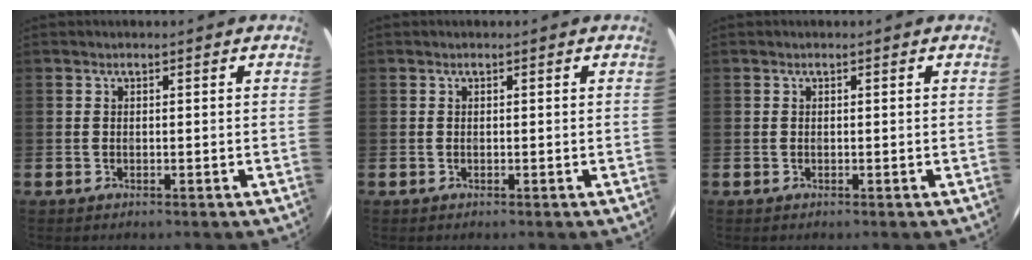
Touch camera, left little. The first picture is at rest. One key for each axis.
{"total": 0.0}
{"total": 0.0}